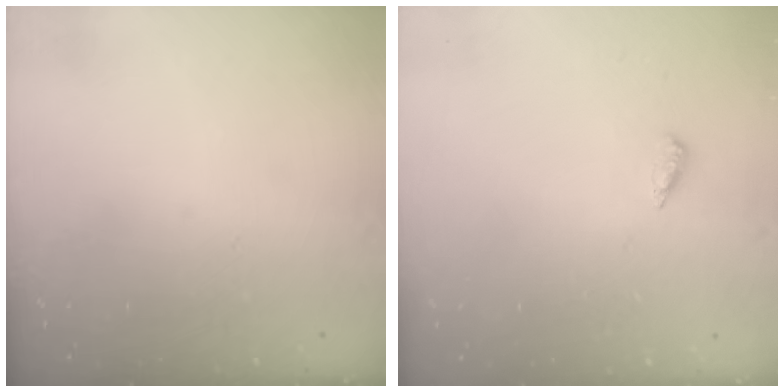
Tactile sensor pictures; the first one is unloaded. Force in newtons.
{"total": 2.6, "press": 2.2, "slide": 1.3}